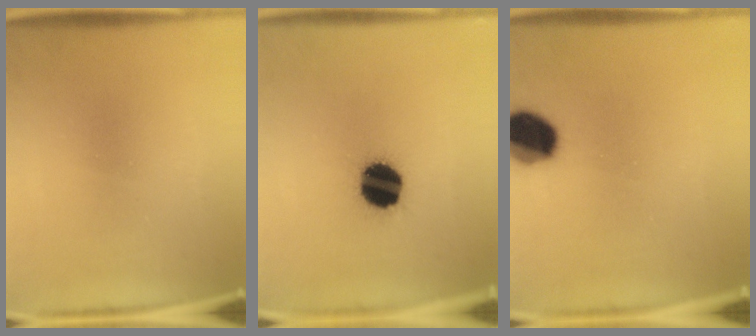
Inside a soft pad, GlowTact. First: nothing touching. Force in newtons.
{"total": 13.3}
{"total": 12.1}